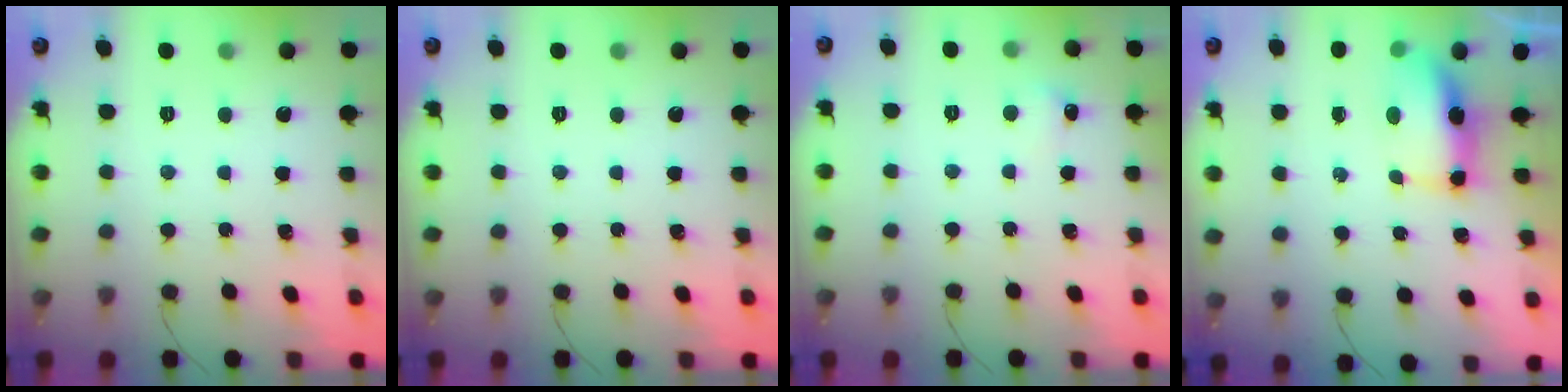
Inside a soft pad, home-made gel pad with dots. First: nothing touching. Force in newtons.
{"total": 0.0}
{"total": 4.4, "press": 4.2, "slide": 1.2}
{"total": 7.0, "press": 6.9, "slide": 0.6}